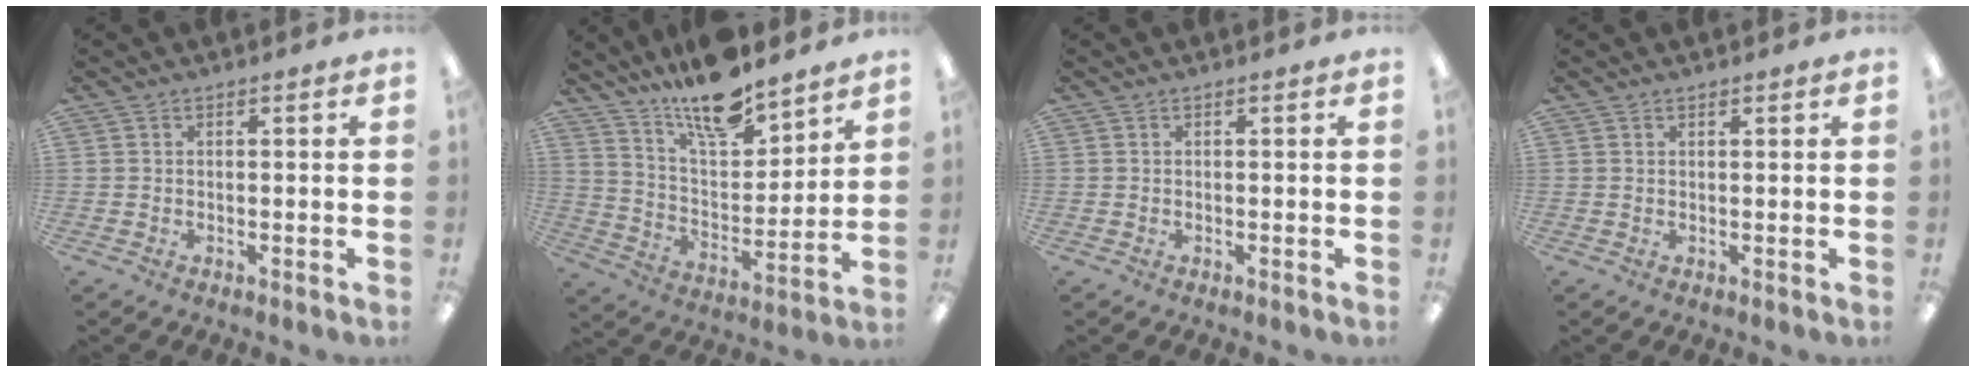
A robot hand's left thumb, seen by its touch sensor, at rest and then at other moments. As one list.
[{"total": 14.6, "force": [12.8, 3.6, 6.0], "torque": [-0.118, -0.089, 0.228]}, {"total": 0.0}, {"total": 0.8, "force": [0.7, 0.2, 0.3], "torque": [-0.006, 0.000, 0.013]}]